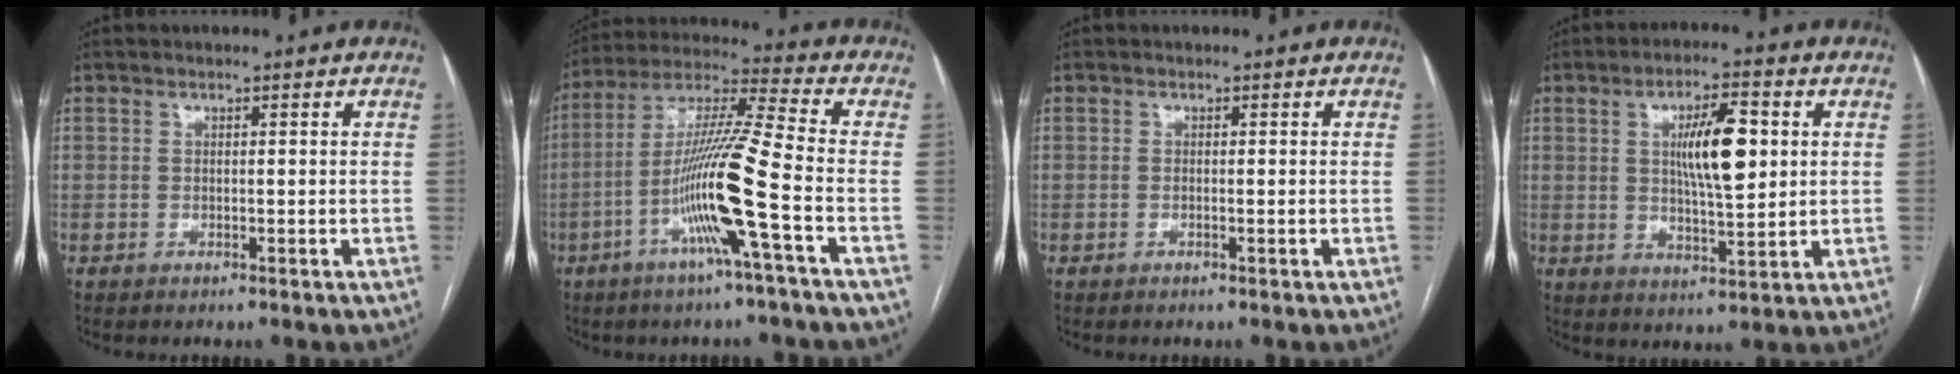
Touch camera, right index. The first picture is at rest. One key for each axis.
{"total": 14.5, "fx": -4.8, "fy": -1.3, "fz": 13.7, "tx": -0.264, "ty": -0.001, "tz": -0.097}
{"total": 0.5, "fx": -0.1, "fy": 0.1, "fz": 0.5, "tx": -0.010, "ty": -0.002, "tz": 0.000}
{"total": 9.6, "fx": 2.0, "fy": 2.3, "fz": 9.1, "tx": -0.157, "ty": 0.004, "tz": 0.035}